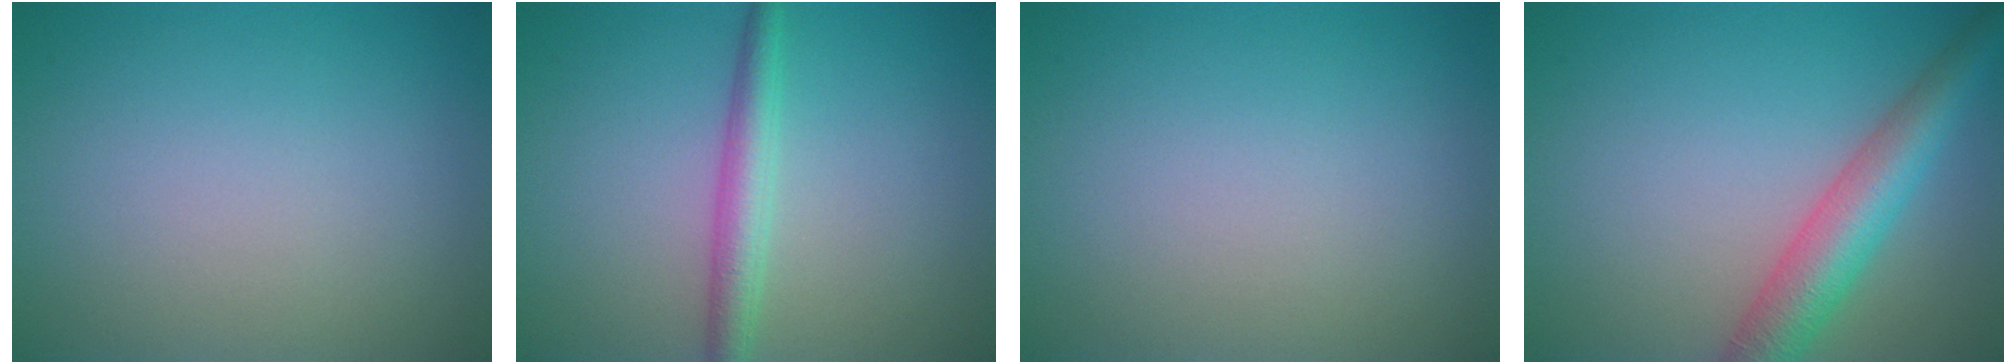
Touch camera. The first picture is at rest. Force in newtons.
{"total": 2.9, "press": 2.9, "slide": 0.1}
{"total": 0.0}
{"total": 5.4, "press": 5.4, "slide": 0.2}